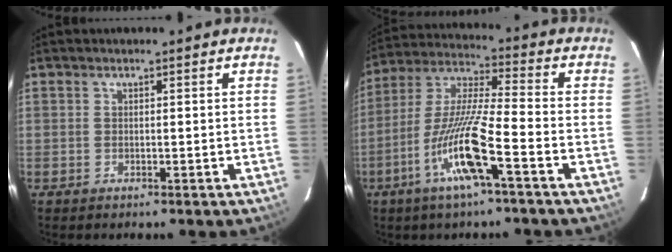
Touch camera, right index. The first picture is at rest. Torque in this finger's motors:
{"motor_torque": [1.67, -0.47, 1.05, 0.21]}